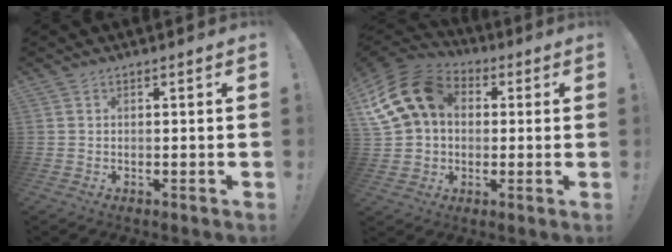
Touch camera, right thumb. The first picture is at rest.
{"total": 18.1, "force": [4.6, 13.6, 11.0], "torque": [-0.203, -0.004, 0.086]}